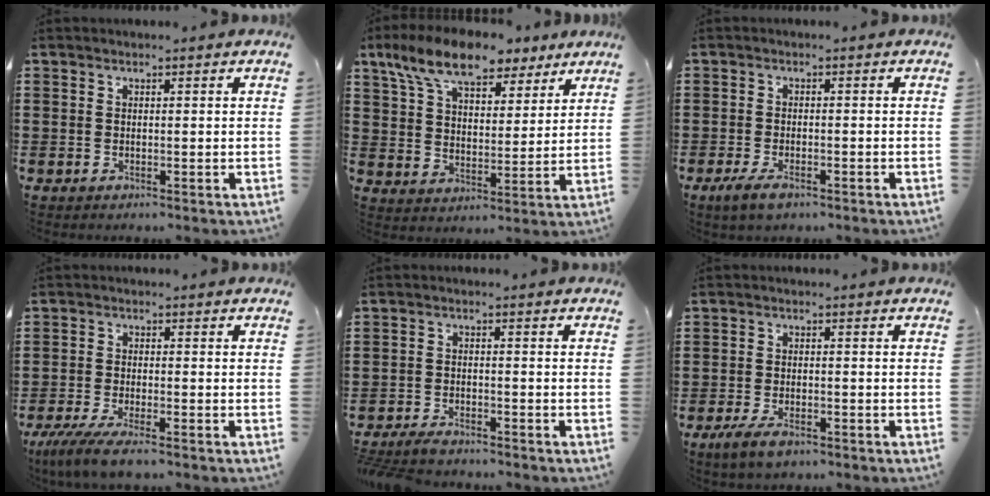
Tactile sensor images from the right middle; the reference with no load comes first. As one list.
[{"total": 10.9, "force": [8.7, 4.0, 5.2], "torque": [-0.122, -0.020, 0.163]}, {"total": 2.8, "force": [-1.6, 1.1, 1.9], "torque": [-0.049, -0.003, -0.033]}, {"total": 4.8, "force": [-4.0, 0.3, 2.6], "torque": [-0.065, -0.019, -0.078]}, {"total": 2.9, "force": [-2.8, 0.3, 0.6], "torque": [-0.020, 0.001, -0.061]}, {"total": 3.4, "force": [-2.3, 1.4, 2.1], "torque": [-0.049, -0.001, -0.046]}]